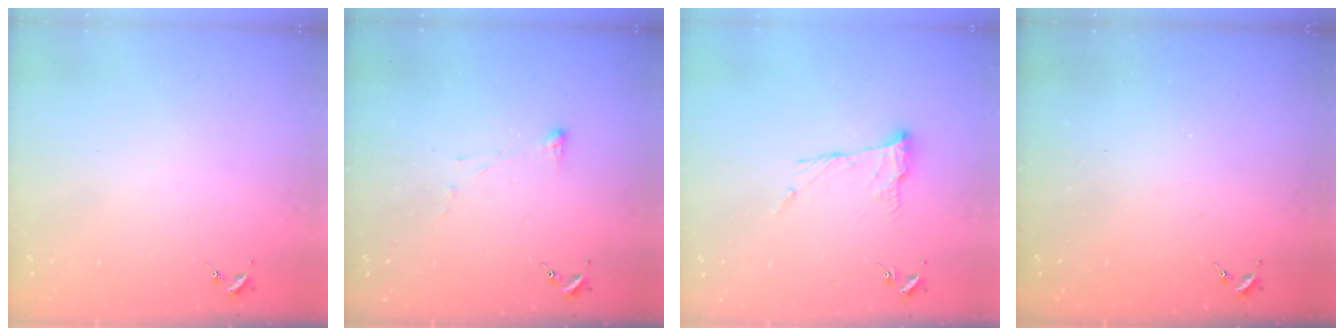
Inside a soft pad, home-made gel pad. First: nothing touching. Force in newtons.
{"total": 2.9, "press": 2.8, "slide": 0.6}
{"total": 10.3, "press": 10.3, "slide": 0.4}
{"total": 0.0}